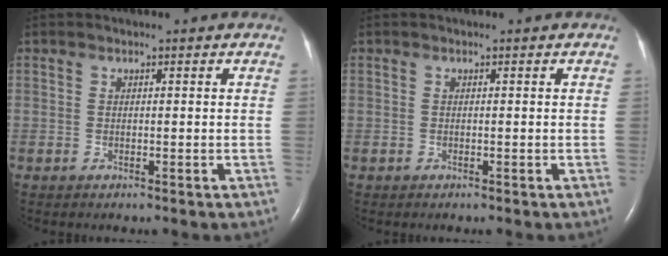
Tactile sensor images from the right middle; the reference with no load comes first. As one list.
[{"total": 0.0}]